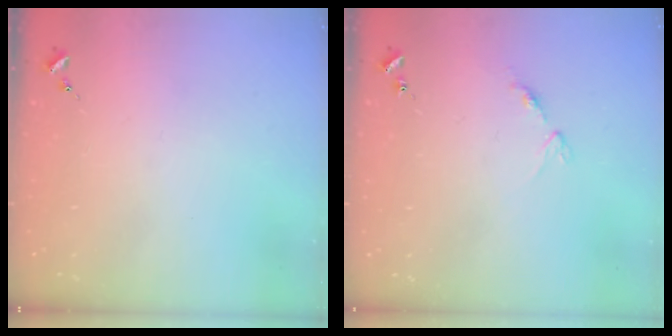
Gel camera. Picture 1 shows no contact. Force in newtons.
{"total": 7.8, "press": 7.8, "slide": 0.6}